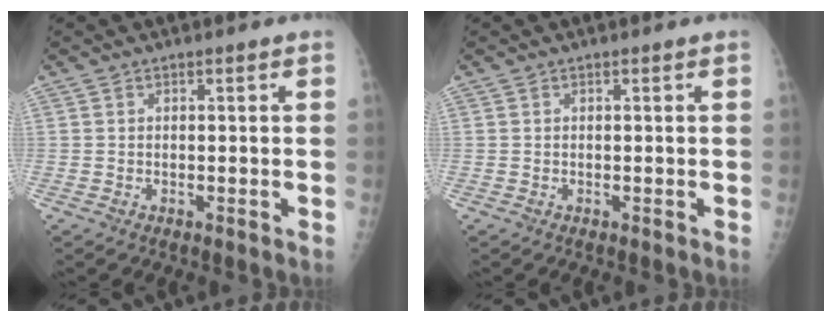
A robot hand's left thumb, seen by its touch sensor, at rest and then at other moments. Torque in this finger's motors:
{"motor_torque": [0.00, 0.00, -0.01, 0.00, 0.00]}